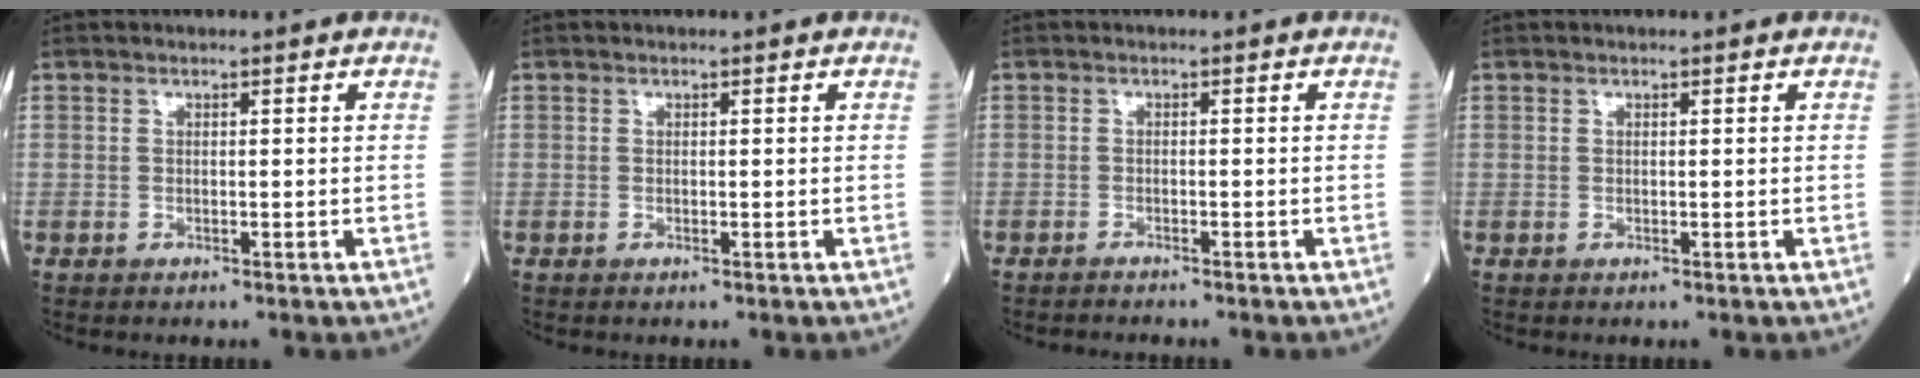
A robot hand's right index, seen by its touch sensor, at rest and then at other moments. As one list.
[{"total": 0.0}, {"total": 1.1, "force": [-1.1, 0.0, 0.1], "torque": [-0.006, -0.003, -0.013]}, {"total": 0.0}]